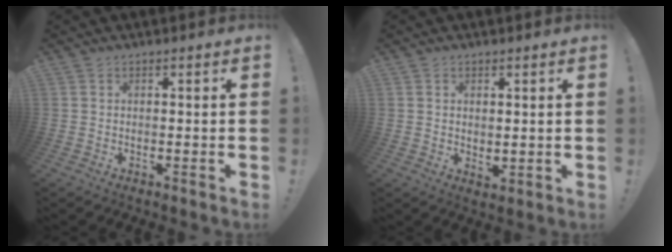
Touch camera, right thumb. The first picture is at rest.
{"total": 2.9, "force": [1.0, 1.9, 2.0], "torque": [-0.014, -0.011, 0.017]}